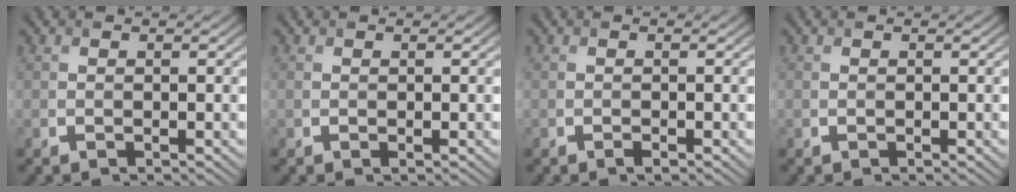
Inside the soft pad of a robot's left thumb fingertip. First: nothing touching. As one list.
[{"total": 0.0}, {"total": 0.5, "force": [-0.4, 0.1, 0.3], "torque": [-0.005, -0.001, -0.005]}, {"total": 0.0}]